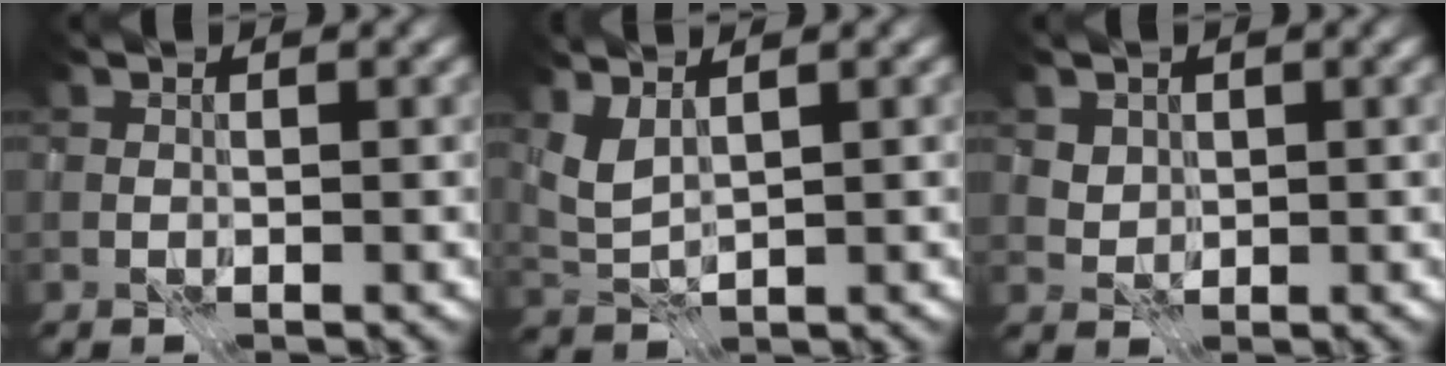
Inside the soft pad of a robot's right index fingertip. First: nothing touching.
{"total": 2.0, "force": [1.1, 0.6, 1.6], "torque": [-0.042, -0.003, 0.026]}
{"total": 2.2, "force": [1.1, 1.7, 0.8], "torque": [-0.032, -0.007, 0.042]}